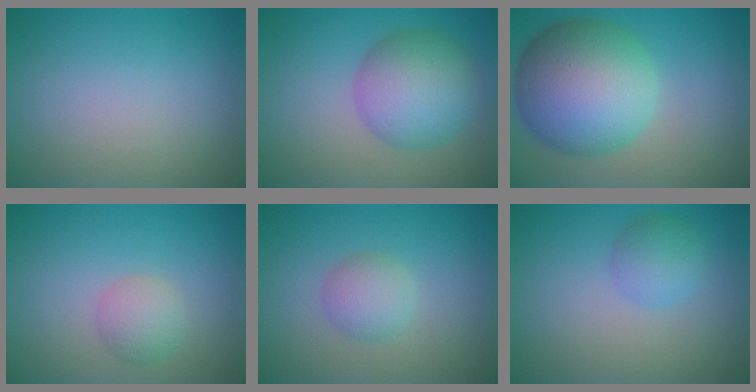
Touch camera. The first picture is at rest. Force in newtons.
{"total": 6.7, "press": 6.7, "slide": 0.2}
{"total": 11.9, "press": 11.9, "slide": 0.2}
{"total": 2.2, "press": 2.2, "slide": 0.0}
{"total": 2.4, "press": 2.4, "slide": 0.1}
{"total": 2.4, "press": 2.4, "slide": 0.1}